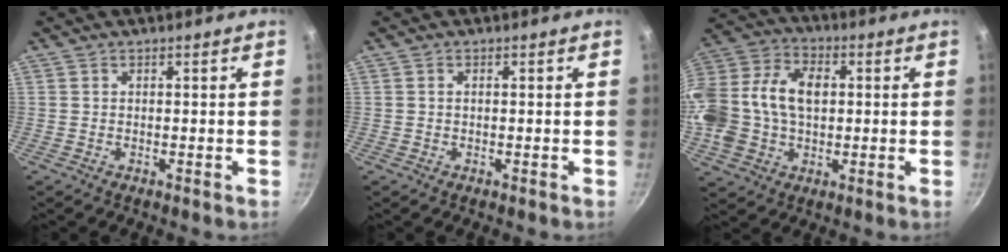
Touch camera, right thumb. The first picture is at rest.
{"total": 0.6, "force": [0.0, 0.3, 0.5], "torque": [-0.010, 0.003, 0.001]}
{"total": 20.4, "force": [0.9, 14.5, 14.2], "torque": [-0.281, 0.042, 0.009]}